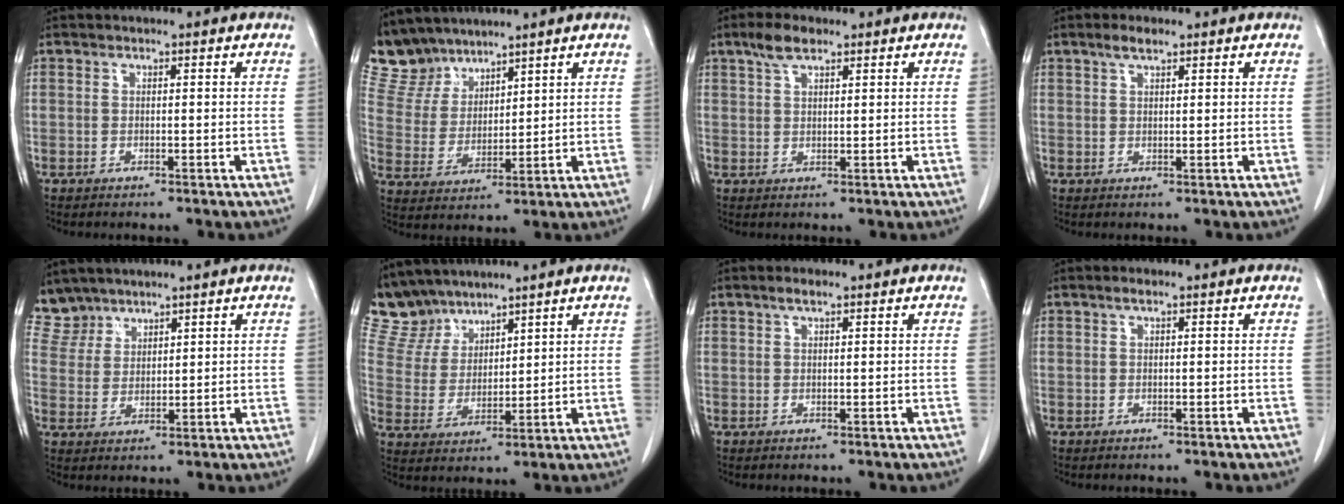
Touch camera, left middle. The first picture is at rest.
{"total": 7.9, "force": [7.2, 3.2, 0.3], "torque": [-0.018, 0.009, 0.160]}
{"total": 3.8, "force": [2.6, 1.3, 2.4], "torque": [-0.053, 0.010, 0.051]}
{"total": 2.3, "force": [1.6, 0.6, 1.5], "torque": [-0.034, 0.006, 0.031]}
{"total": 4.7, "force": [4.3, 1.7, -0.7], "torque": [0.013, 0.004, 0.096]}
{"total": 7.7, "force": [7.0, 3.0, 0.3], "torque": [-0.017, 0.009, 0.156]}
{"total": 1.4, "force": [1.0, 0.3, 1.0], "torque": [-0.022, 0.005, 0.019]}
{"total": 0.9, "force": [0.6, 0.2, 0.7], "torque": [-0.016, 0.005, 0.011]}